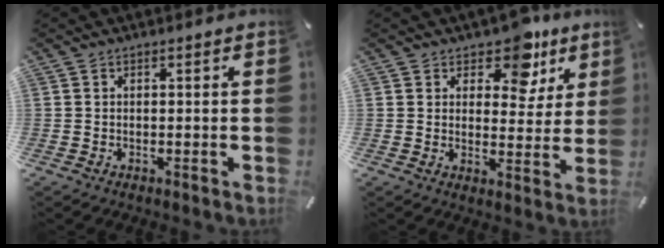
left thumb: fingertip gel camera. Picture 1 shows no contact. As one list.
[{"total": 10.0, "force": [7.2, 5.6, 4.2], "torque": [-0.042, -0.054, 0.121]}]